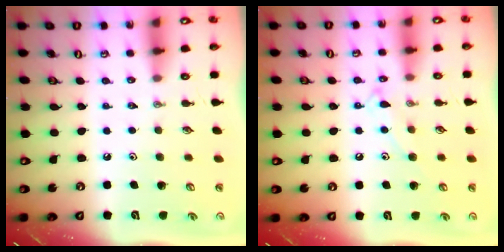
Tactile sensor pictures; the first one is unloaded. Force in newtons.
{"total": 9.2, "press": 9.2, "slide": 0.7}